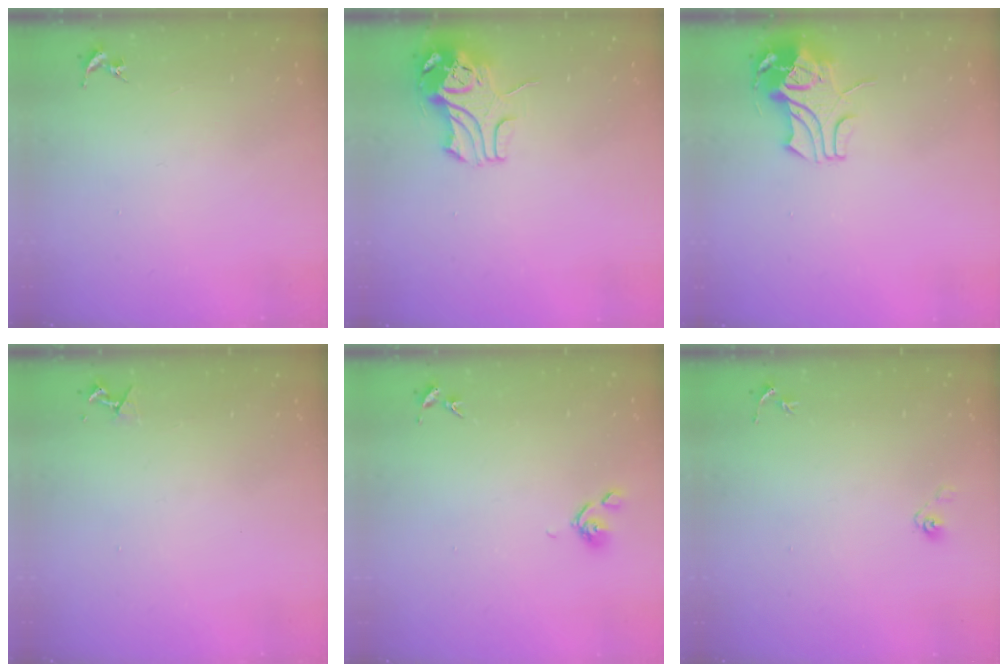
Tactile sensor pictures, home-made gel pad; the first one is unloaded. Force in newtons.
{"total": 9.8, "press": 9.7, "slide": 1.4}
{"total": 9.2, "press": 9.1, "slide": 1.2}
{"total": 3.8, "press": 3.7, "slide": 0.6}
{"total": 6.0, "press": 5.9, "slide": 0.8}
{"total": 3.6, "press": 2.9, "slide": 2.0}